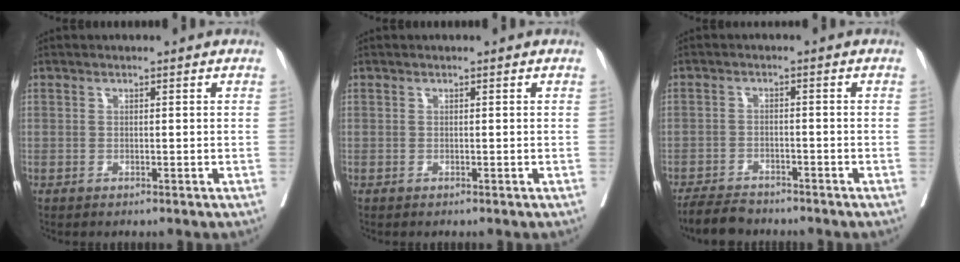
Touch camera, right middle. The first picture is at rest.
{"total": 0.0}
{"total": 5.1, "force": [-4.8, 1.3, 1.2], "torque": [-0.021, -0.013, -0.083]}